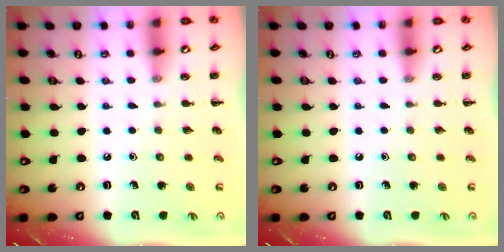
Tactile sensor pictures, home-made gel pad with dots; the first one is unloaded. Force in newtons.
{"total": 0.0}